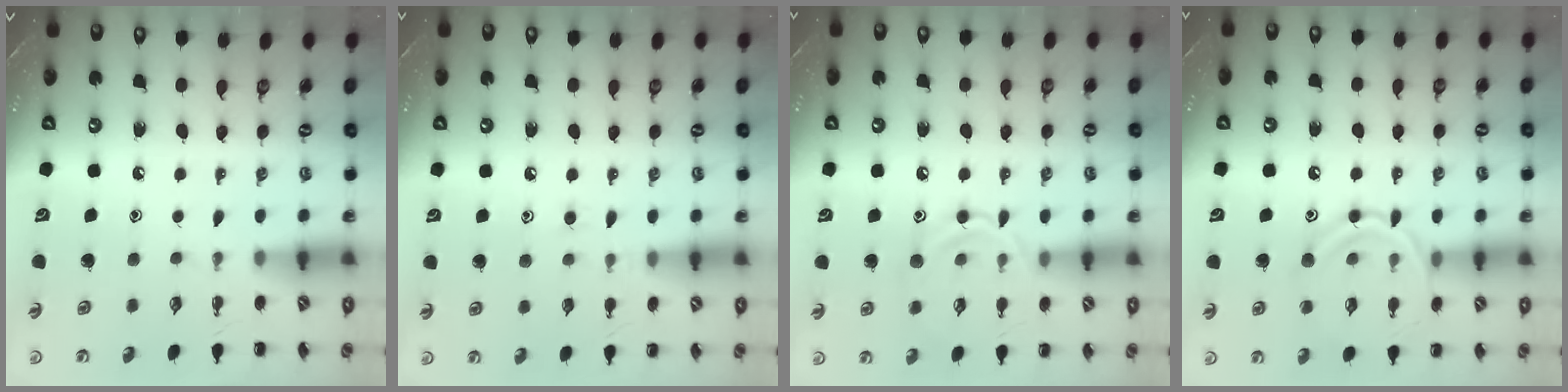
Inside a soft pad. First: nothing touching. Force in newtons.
{"total": 6.8, "press": 6.4, "slide": 2.3}
{"total": 10.3, "press": 10.3, "slide": 0.9}
{"total": 13.0, "press": 12.9, "slide": 1.0}